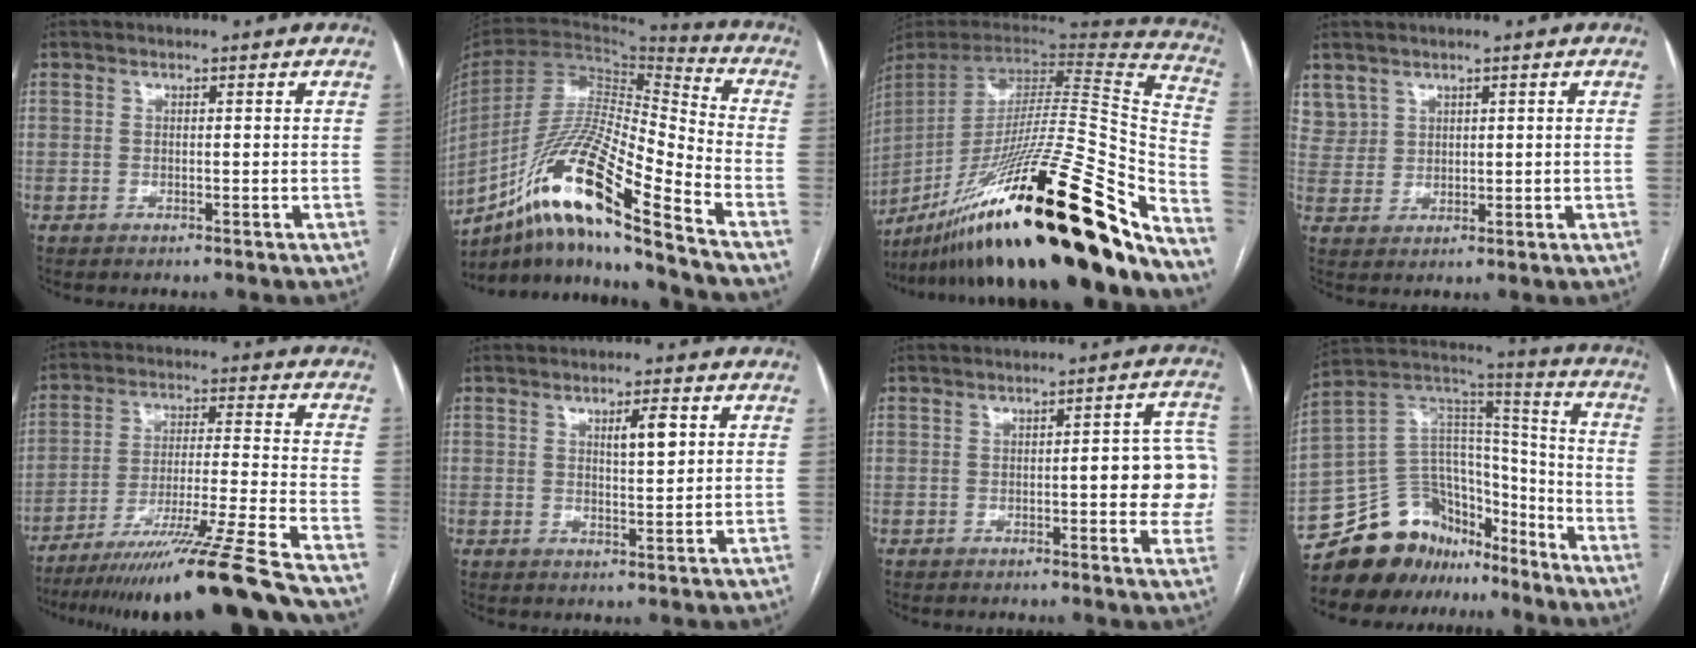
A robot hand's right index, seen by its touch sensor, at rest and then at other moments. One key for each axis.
{"total": 19.9, "fx": -12.9, "fy": 0.6, "fz": 15.2, "tx": -0.309, "ty": -0.020, "tz": -0.240}
{"total": 44.2, "fx": -29.8, "fy": 4.0, "fz": 32.4, "tx": -0.469, "ty": -0.073, "tz": -0.463}
{"total": 4.6, "fx": 3.1, "fy": 3.3, "fz": 0.1, "tx": 0.002, "ty": 0.007, "tz": 0.069}
{"total": 21.7, "fx": -18.1, "fy": -3.1, "fz": 11.6, "tx": -0.155, "ty": -0.040, "tz": -0.290}
{"total": 3.7, "fx": 1.4, "fy": 0.8, "fz": 3.3, "tx": -0.053, "ty": 0.000, "tz": 0.023}
{"total": 9.1, "fx": -0.7, "fy": 2.4, "fz": 8.8, "tx": -0.087, "ty": 0.015, "tz": -0.011}
{"total": 17.7, "fx": -14.7, "fy": 9.0, "fz": 4.4, "tx": -0.071, "ty": 0.089, "tz": -0.249}